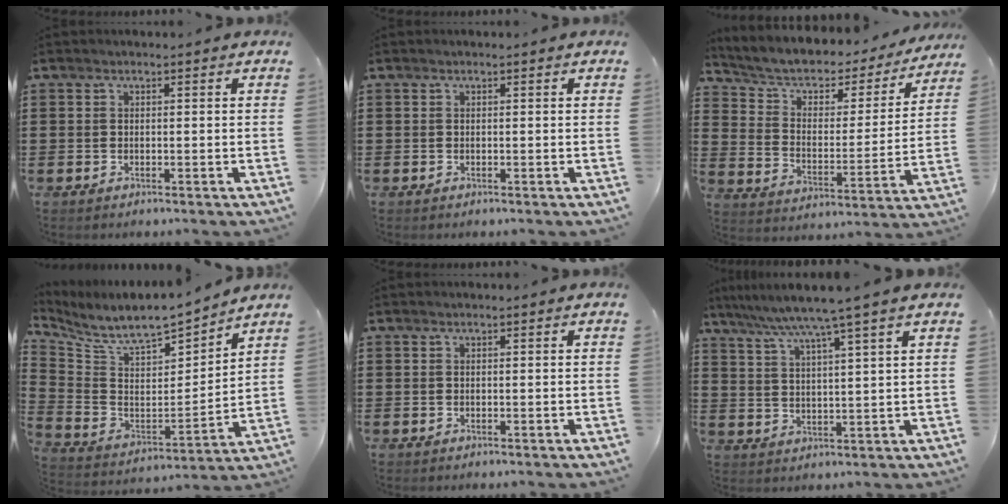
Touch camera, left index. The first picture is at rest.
{"total": 0.0}
{"total": 4.4, "force": [2.6, 2.8, 2.2], "torque": [-0.062, -0.022, 0.036]}
{"total": 7.6, "force": [6.9, 1.4, 2.8], "torque": [-0.091, -0.058, 0.114]}
{"total": 0.0}
{"total": 6.2, "force": [4.8, -1.3, 3.6], "torque": [-0.086, -0.027, 0.077]}